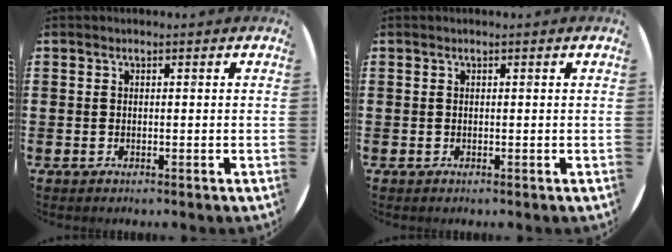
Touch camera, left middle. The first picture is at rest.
{"total": 0.0}